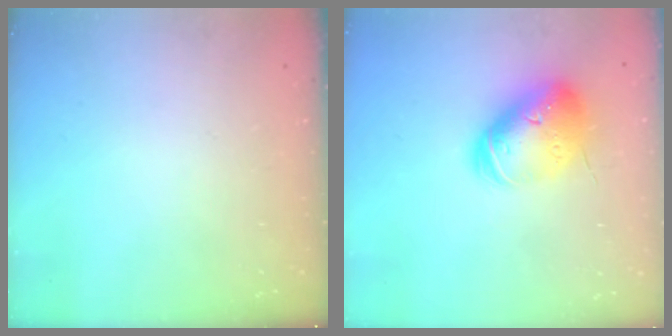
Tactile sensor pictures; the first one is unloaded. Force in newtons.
{"total": 18.2, "press": 18.0, "slide": 2.6}